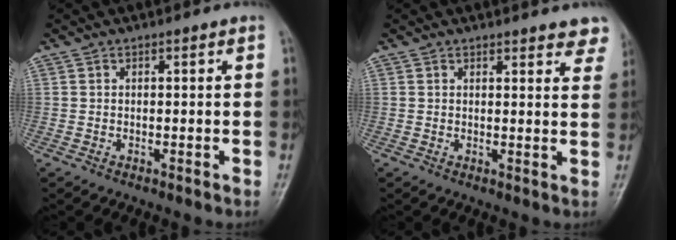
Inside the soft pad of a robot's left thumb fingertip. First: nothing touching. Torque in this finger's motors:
{"motor_torque": [0.06, 0.12, -0.38, -0.13, 0.02]}